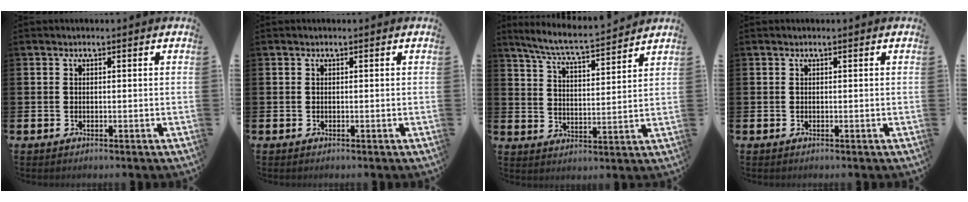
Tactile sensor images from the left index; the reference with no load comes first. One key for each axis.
{"total": 0.0}
{"total": 6.9, "fx": 6.5, "fy": 0.1, "fz": 2.2, "tx": -0.068, "ty": -0.042, "tz": 0.113}
{"total": 0.0}